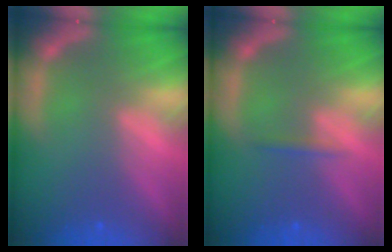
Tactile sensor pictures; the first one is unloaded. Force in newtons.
{"total": 0.9}